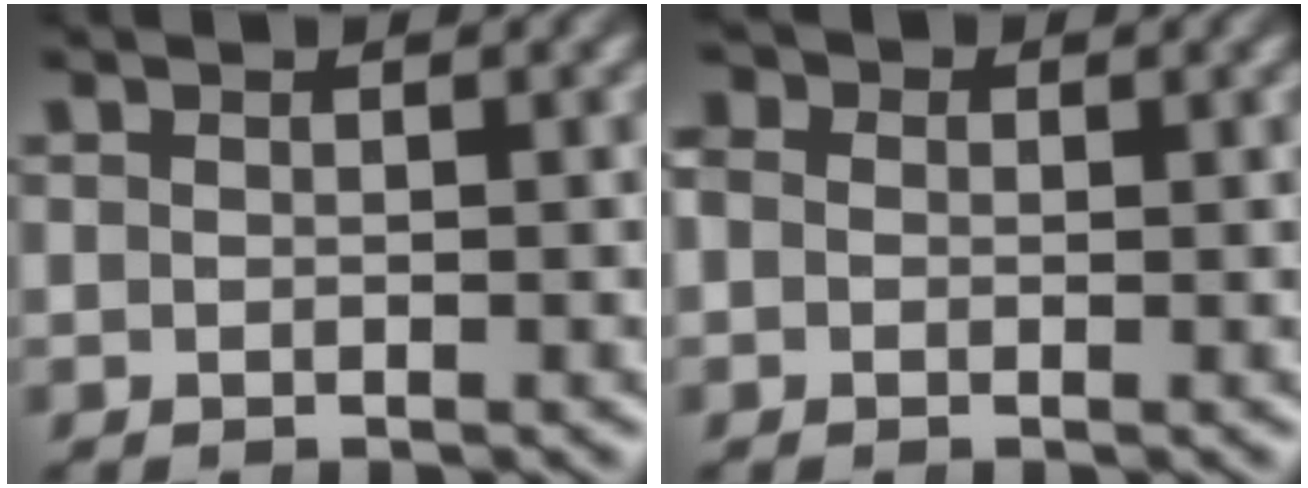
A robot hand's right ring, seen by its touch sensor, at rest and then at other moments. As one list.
[{"total": 4.1, "force": [0.3, 3.8, 1.5], "torque": [-0.039, 0.006, -0.008]}]